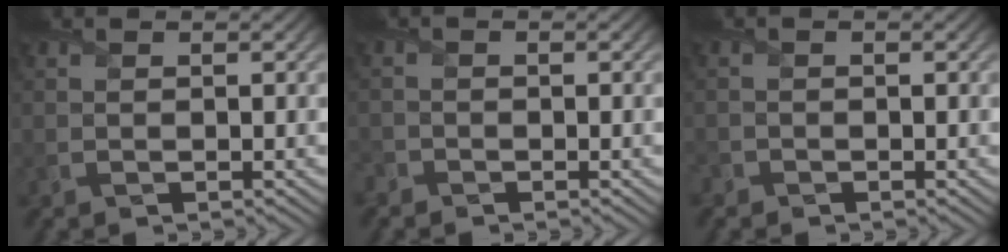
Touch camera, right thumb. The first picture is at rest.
{"total": 1.2, "force": [-1.1, 0.5, 0.1], "torque": [-0.003, -0.003, -0.027]}
{"total": 0.9, "force": [-0.7, 0.5, 0.0], "torque": [-0.001, -0.003, -0.017]}